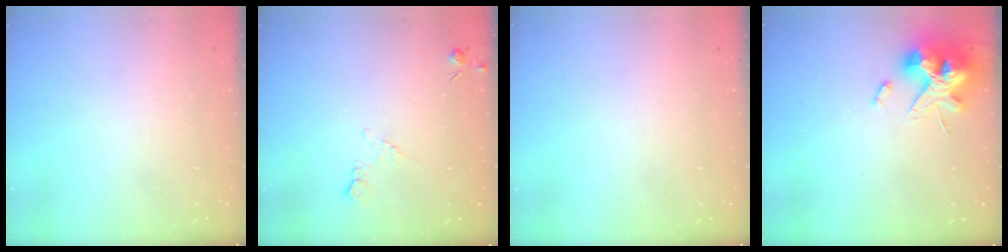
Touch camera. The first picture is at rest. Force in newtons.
{"total": 6.2, "press": 6.1, "slide": 0.8}
{"total": 0.0}
{"total": 15.3, "press": 15.1, "slide": 2.1}